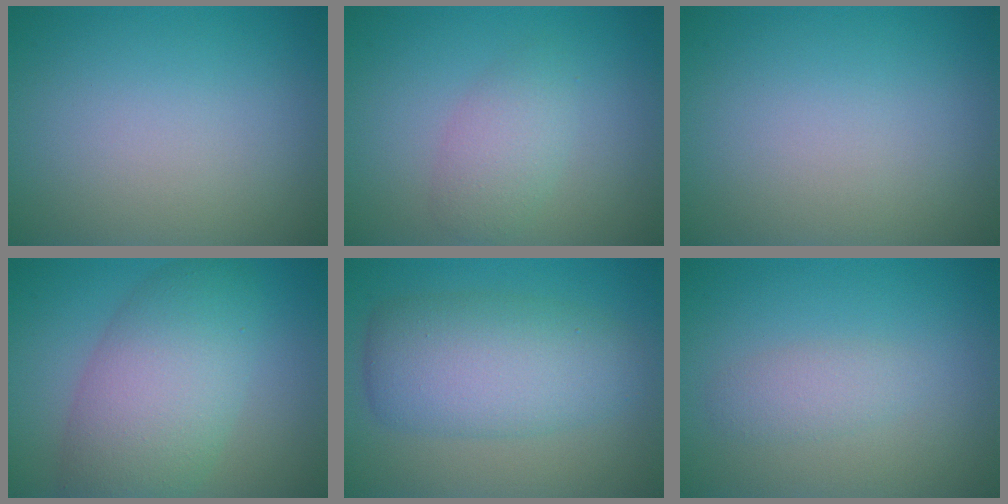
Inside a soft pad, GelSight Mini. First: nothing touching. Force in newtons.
{"total": 2.6, "press": 2.6, "slide": 0.2}
{"total": 0.0}
{"total": 7.8, "press": 7.8, "slide": 0.4}
{"total": 7.0, "press": 7.0, "slide": 0.1}
{"total": 1.6, "press": 1.6, "slide": 0.1}